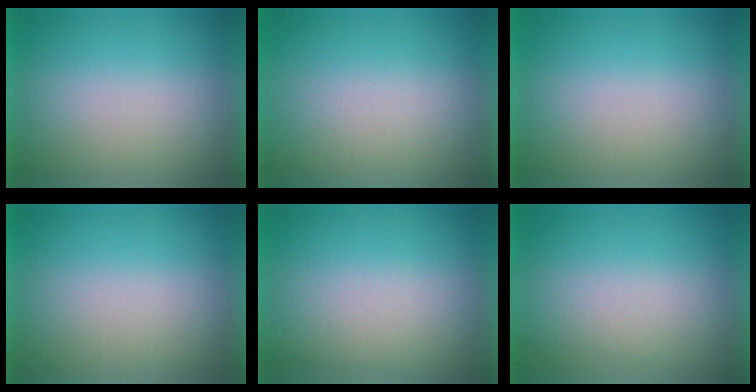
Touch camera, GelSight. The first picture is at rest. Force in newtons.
{"total": 3.9}
{"total": 0.0}
{"total": 0.0}
{"total": 2.9}
{"total": 2.0}